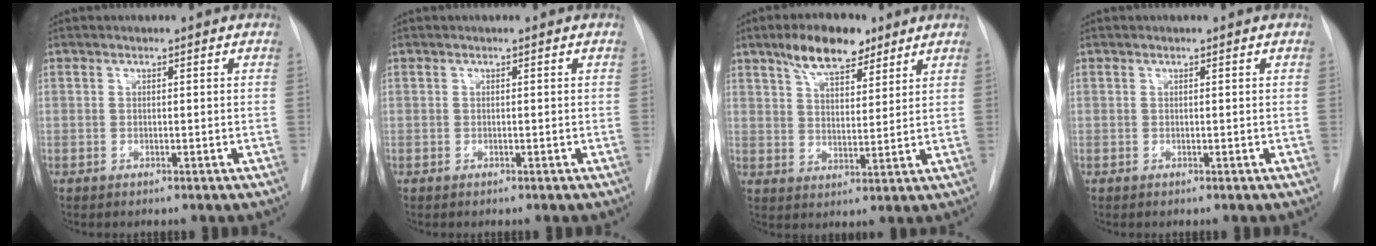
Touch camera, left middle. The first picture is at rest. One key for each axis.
{"total": 0.0}
{"total": 9.1, "fx": 6.3, "fy": 3.5, "fz": 5.5, "tx": -0.096, "ty": 0.009, "tz": 0.111}
{"total": 0.0}